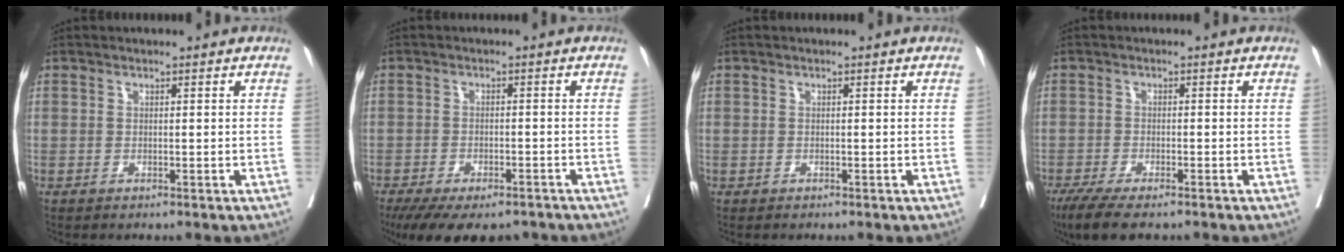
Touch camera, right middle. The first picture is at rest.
{"total": 13.4, "force": [-10.5, 5.0, 6.7], "torque": [-0.135, -0.018, -0.144]}
{"total": 0.0}
{"total": 7.1, "force": [-5.3, 1.6, 4.4], "torque": [-0.073, -0.017, -0.088]}